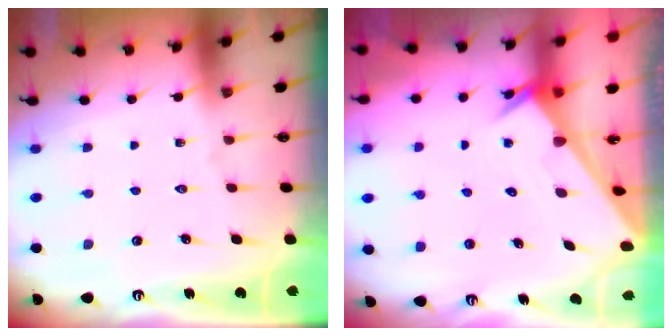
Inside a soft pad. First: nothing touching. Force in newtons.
{"total": 3.4, "press": 3.4, "slide": 0.4}